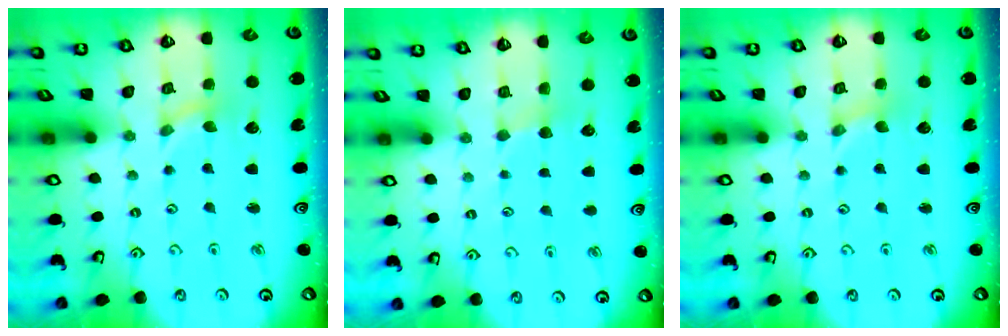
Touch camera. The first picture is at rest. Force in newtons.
{"total": 2.2, "press": 2.2, "slide": 0.3}
{"total": 0.8, "press": 0.8, "slide": 0.2}